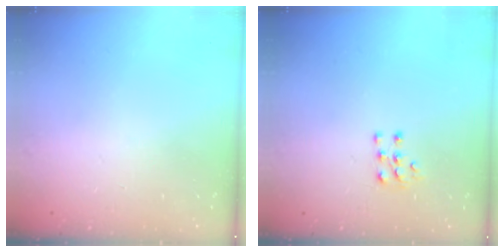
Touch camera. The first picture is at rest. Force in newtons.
{"total": 5.3, "press": 5.3, "slide": 0.4}